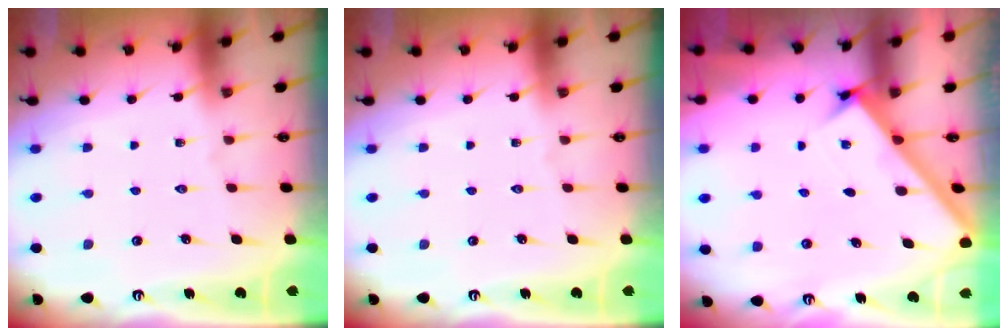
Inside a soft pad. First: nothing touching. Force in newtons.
{"total": 0.0}
{"total": 2.7, "press": 2.7, "slide": 0.4}